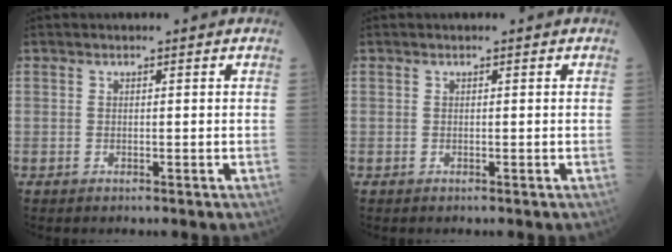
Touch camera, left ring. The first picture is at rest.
{"total": 0.0}